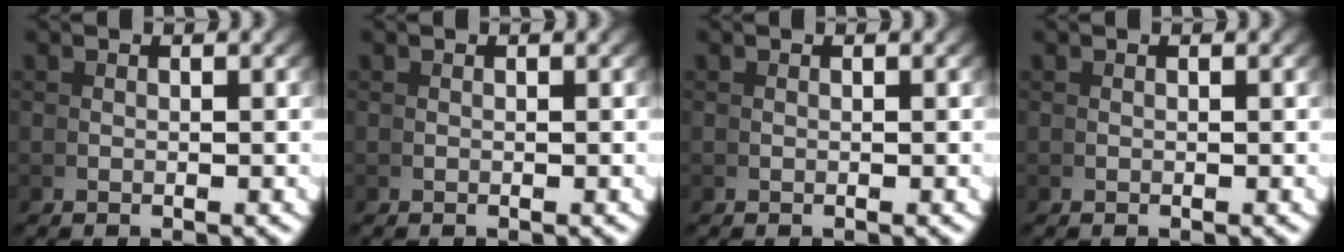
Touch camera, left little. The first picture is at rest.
{"total": 0.0}
{"total": 0.0}
{"total": 0.0}